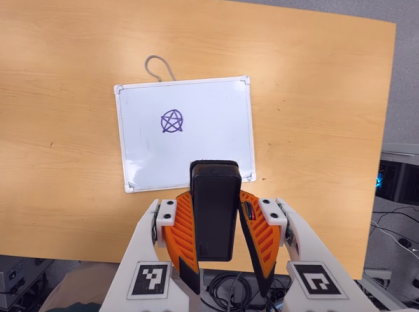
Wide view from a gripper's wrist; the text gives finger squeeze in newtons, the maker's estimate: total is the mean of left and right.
{"total": 6.8, "left": 5.6, "right": 7.9}